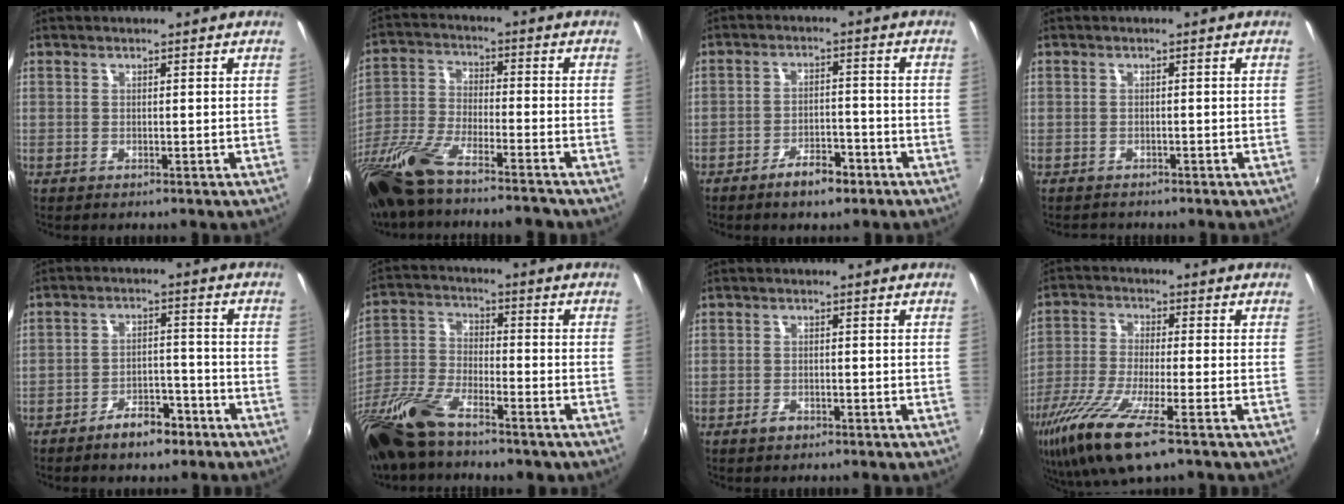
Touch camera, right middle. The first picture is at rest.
{"total": 17.9, "force": [-14.2, 3.1, 10.5], "torque": [-0.231, -0.052, -0.263]}
{"total": 5.8, "force": [-4.1, 2.4, 3.4], "torque": [-0.069, 0.002, -0.060]}
{"total": 1.7, "force": [-1.5, 0.9, 0.0], "torque": [-0.005, -0.001, -0.024]}
{"total": 6.7, "force": [-4.8, 3.0, 3.4], "torque": [-0.067, 0.012, -0.067]}
{"total": 18.0, "force": [-12.7, 6.6, 10.9], "torque": [-0.249, -0.041, -0.243]}
{"total": 1.7, "force": [-1.3, 0.9, 0.7], "torque": [-0.013, -0.001, -0.022]}
{"total": 13.8, "force": [-8.2, 2.2, 10.9], "torque": [-0.232, -0.045, -0.159]}